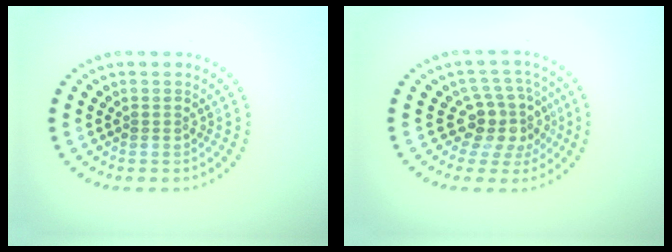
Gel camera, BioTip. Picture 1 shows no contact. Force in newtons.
{"total": 3.9, "press": 3.1, "slide": 2.3}